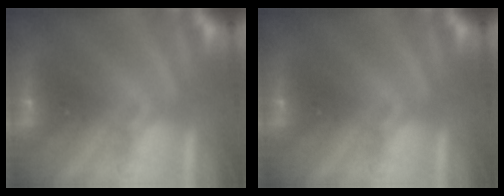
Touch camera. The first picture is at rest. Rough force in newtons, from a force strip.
{"total": 0.0}